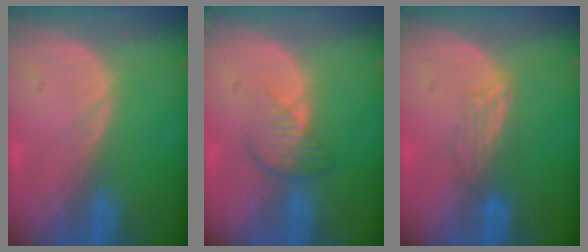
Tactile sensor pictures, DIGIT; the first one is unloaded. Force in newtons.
{"total": 3.8, "press": 3.4, "slide": 1.6}
{"total": 2.7, "press": 2.7, "slide": 0.4}